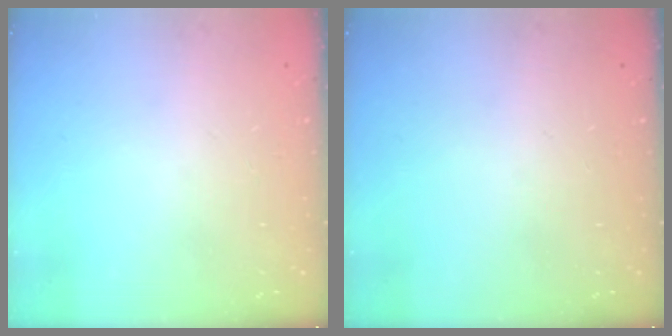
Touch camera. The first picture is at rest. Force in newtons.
{"total": 0.0}